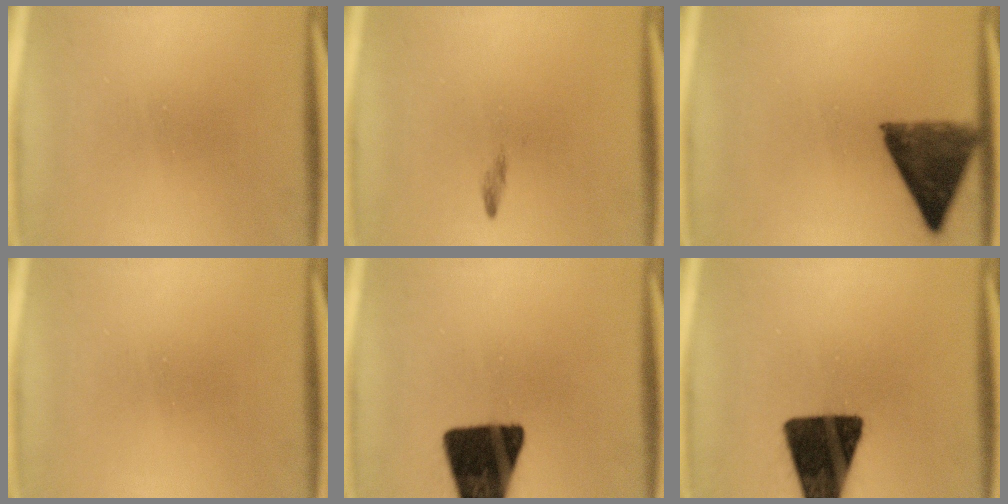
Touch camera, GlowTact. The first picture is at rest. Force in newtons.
{"total": 0.7}
{"total": 7.8}
{"total": 0.0}
{"total": 18.0}
{"total": 17.9}